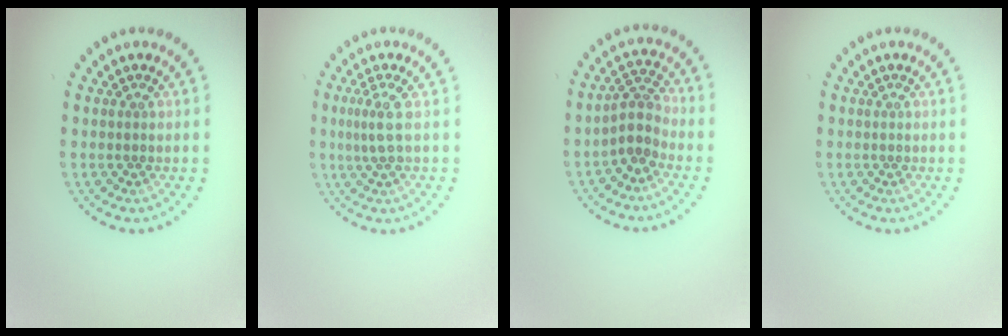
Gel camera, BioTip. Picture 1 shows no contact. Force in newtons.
{"total": 1.7, "press": 1.3, "slide": 1.2}
{"total": 2.5, "press": 1.9, "slide": 1.6}
{"total": 0.0}